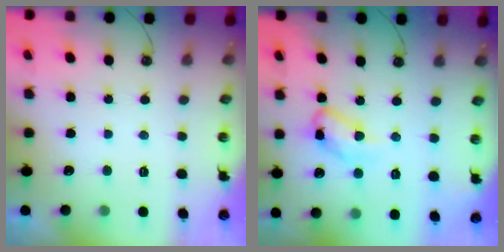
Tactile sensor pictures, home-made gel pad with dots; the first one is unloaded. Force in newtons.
{"total": 10.7, "press": 10.7, "slide": 0.1}